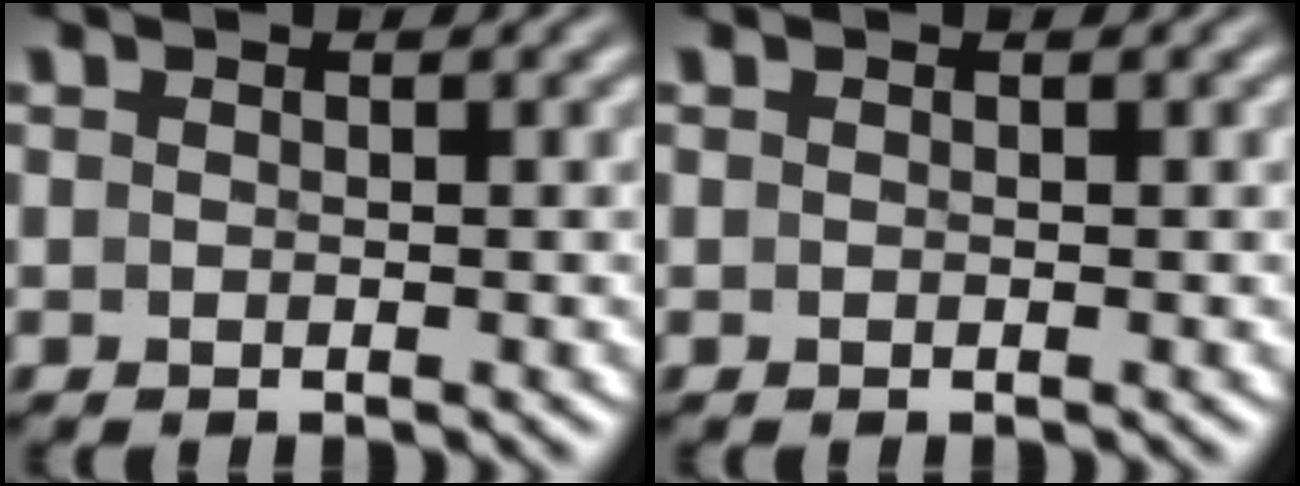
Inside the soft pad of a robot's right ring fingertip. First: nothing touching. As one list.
[{"total": 0.0}]